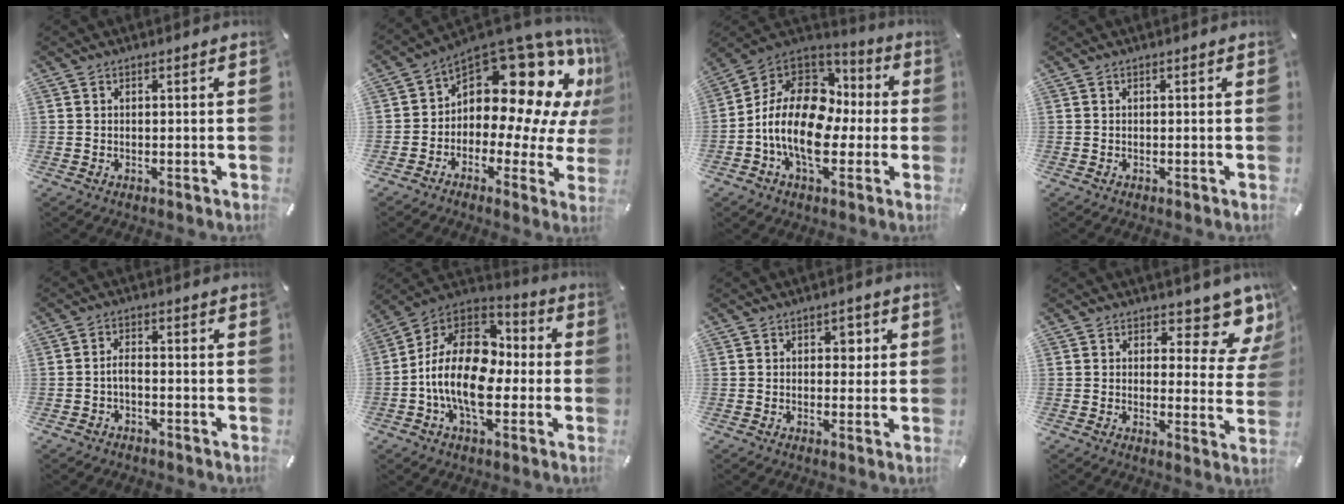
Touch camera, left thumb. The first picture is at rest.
{"total": 17.3, "force": [7.7, 10.1, 11.8], "torque": [-0.157, -0.077, 0.124]}
{"total": 18.4, "force": [-3.5, 12.9, 12.6], "torque": [-0.262, 0.012, -0.060]}
{"total": 0.0}
{"total": 2.9, "force": [-1.4, 1.7, 2.0], "torque": [-0.038, 0.010, -0.028]}
{"total": 18.5, "force": [-4.2, 11.6, 13.7], "torque": [-0.279, 0.021, -0.071]}
{"total": 2.9, "force": [0.7, 2.1, 1.9], "torque": [-0.009, -0.005, 0.001]}
{"total": 9.7, "force": [7.1, 4.1, 5.2], "torque": [-0.052, -0.063, 0.120]}